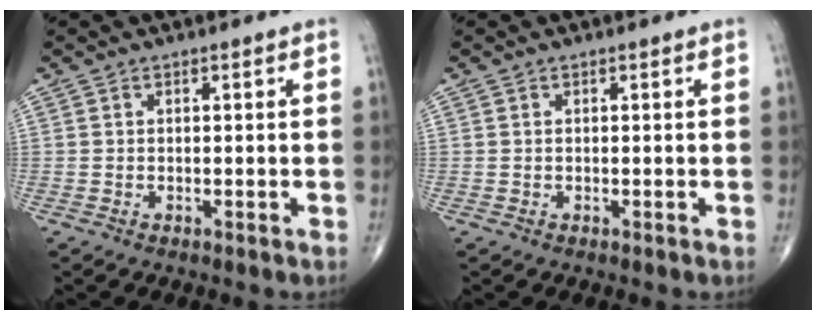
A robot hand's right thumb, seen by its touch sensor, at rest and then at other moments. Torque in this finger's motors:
{"motor_torque": [0.15, 0.45, 0.10, 0.13, -0.06]}